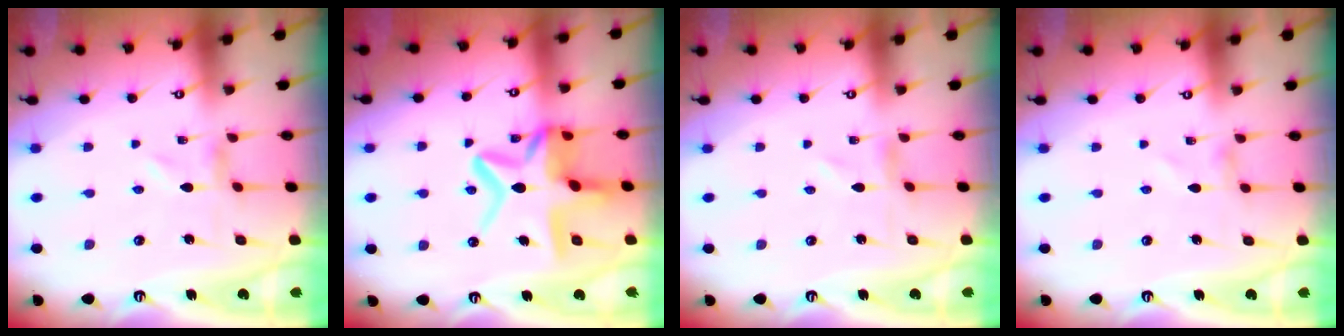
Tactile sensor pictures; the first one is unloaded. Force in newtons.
{"total": 15.5, "press": 15.4, "slide": 1.6}
{"total": 0.0}
{"total": 0.0}